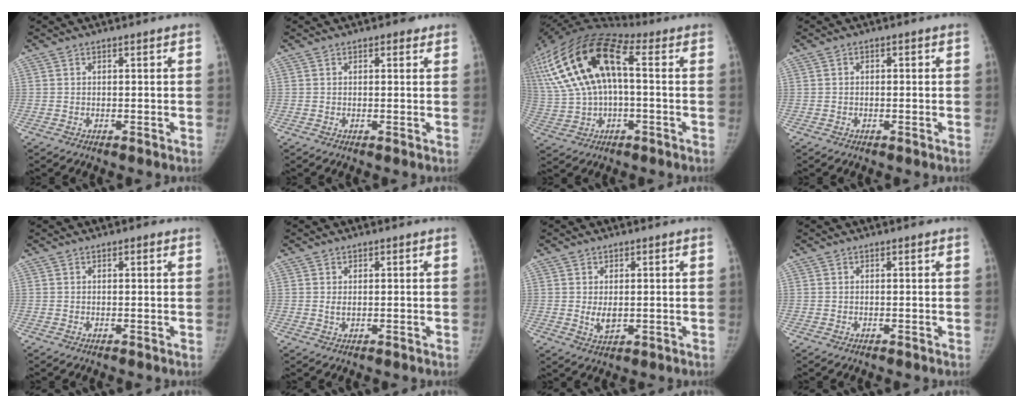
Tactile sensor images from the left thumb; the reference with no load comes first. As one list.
[{"total": 1.7, "force": [0.9, 1.1, 0.9], "torque": [0.001, -0.001, 0.006]}, {"total": 25.0, "force": [4.9, 13.2, 20.7], "torque": [-0.457, 0.047, 0.084]}, {"total": 0.7, "force": [-0.1, 0.5, 0.4], "torque": [0.000, 0.002, -0.005]}, {"total": 0.9, "force": [0.5, 0.5, 0.6], "torque": [-0.003, 0.001, 0.001]}, {"total": 1.2, "force": [0.3, 0.8, 0.9], "torque": [-0.011, -0.003, 0.007]}, {"total": 3.4, "force": [0.1, 2.2, 2.6], "torque": [-0.037, -0.009, 0.009]}, {"total": 0.0}]